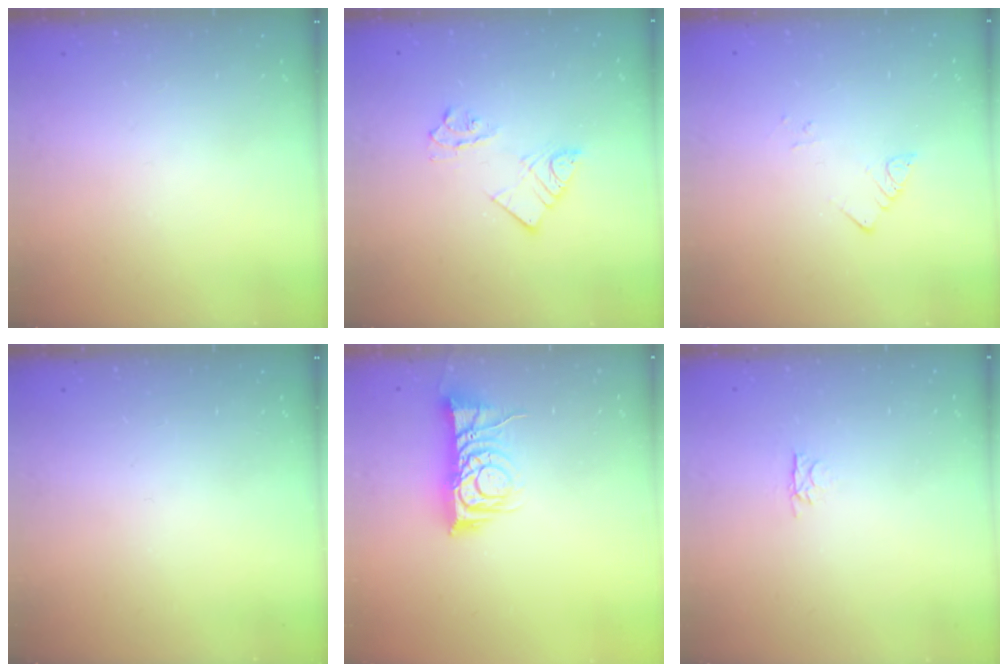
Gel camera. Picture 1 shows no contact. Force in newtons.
{"total": 7.1, "press": 7.1, "slide": 0.2}
{"total": 2.8, "press": 2.8, "slide": 0.2}
{"total": 0.0}
{"total": 9.7, "press": 9.7, "slide": 0.6}
{"total": 2.8, "press": 2.7, "slide": 0.4}